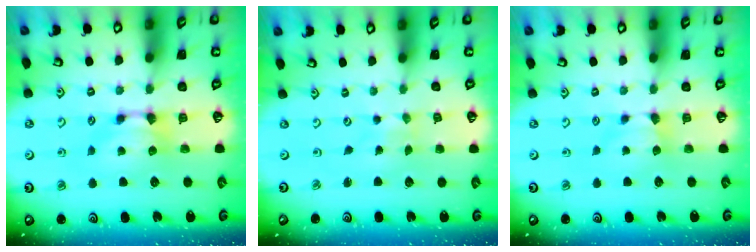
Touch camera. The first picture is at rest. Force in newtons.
{"total": 4.6, "press": 4.6, "slide": 0.2}
{"total": 1.8, "press": 1.7, "slide": 0.5}